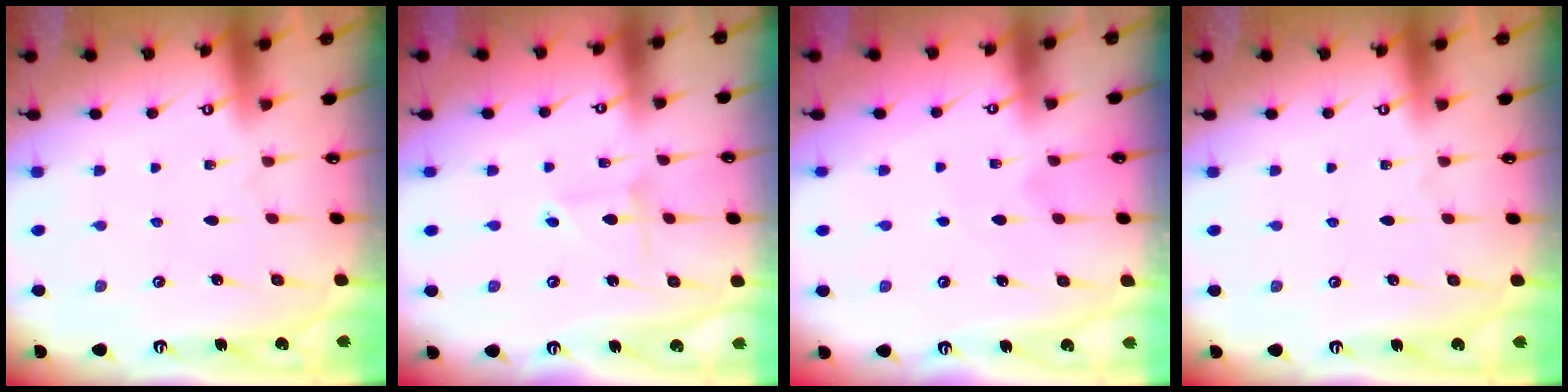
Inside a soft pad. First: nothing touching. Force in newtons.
{"total": 2.2, "press": 2.2, "slide": 0.2}
{"total": 4.0, "press": 3.9, "slide": 0.4}
{"total": 0.0}